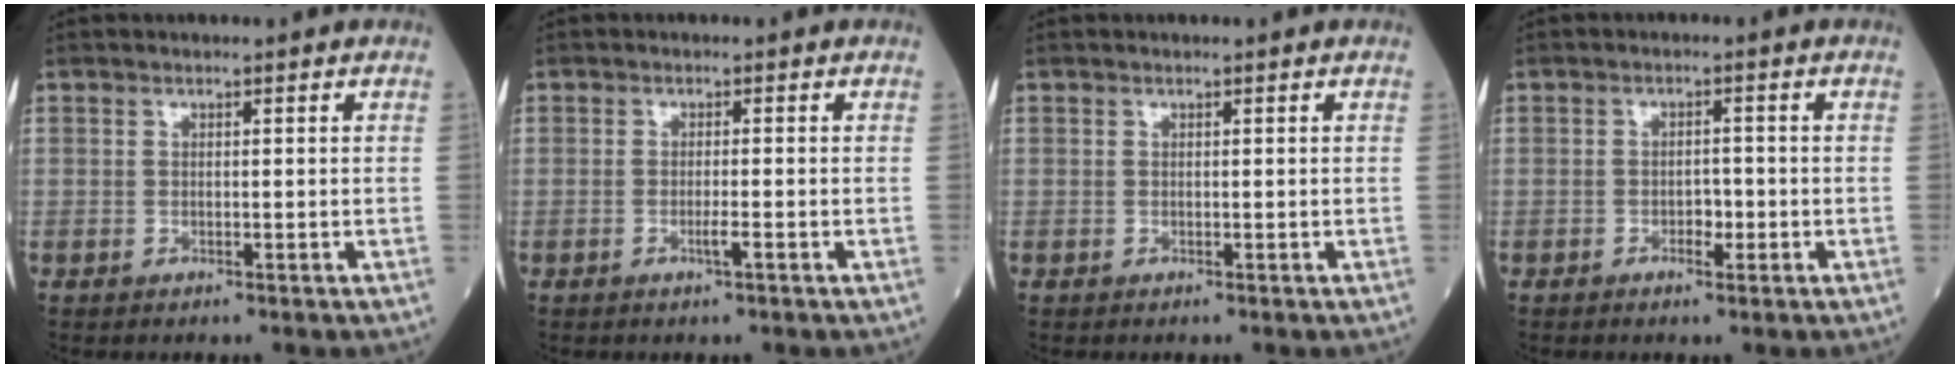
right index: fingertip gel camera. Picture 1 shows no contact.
{"total": 1.4, "force": [-0.7, -0.1, 1.2], "torque": [-0.022, -0.002, -0.012]}
{"total": 0.0}
{"total": 2.1, "force": [-0.9, 1.1, 1.5], "torque": [-0.016, 0.005, -0.012]}